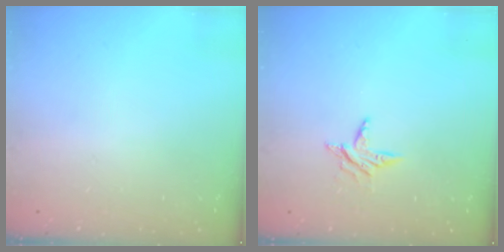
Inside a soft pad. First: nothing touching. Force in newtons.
{"total": 5.5, "press": 5.5, "slide": 0.5}